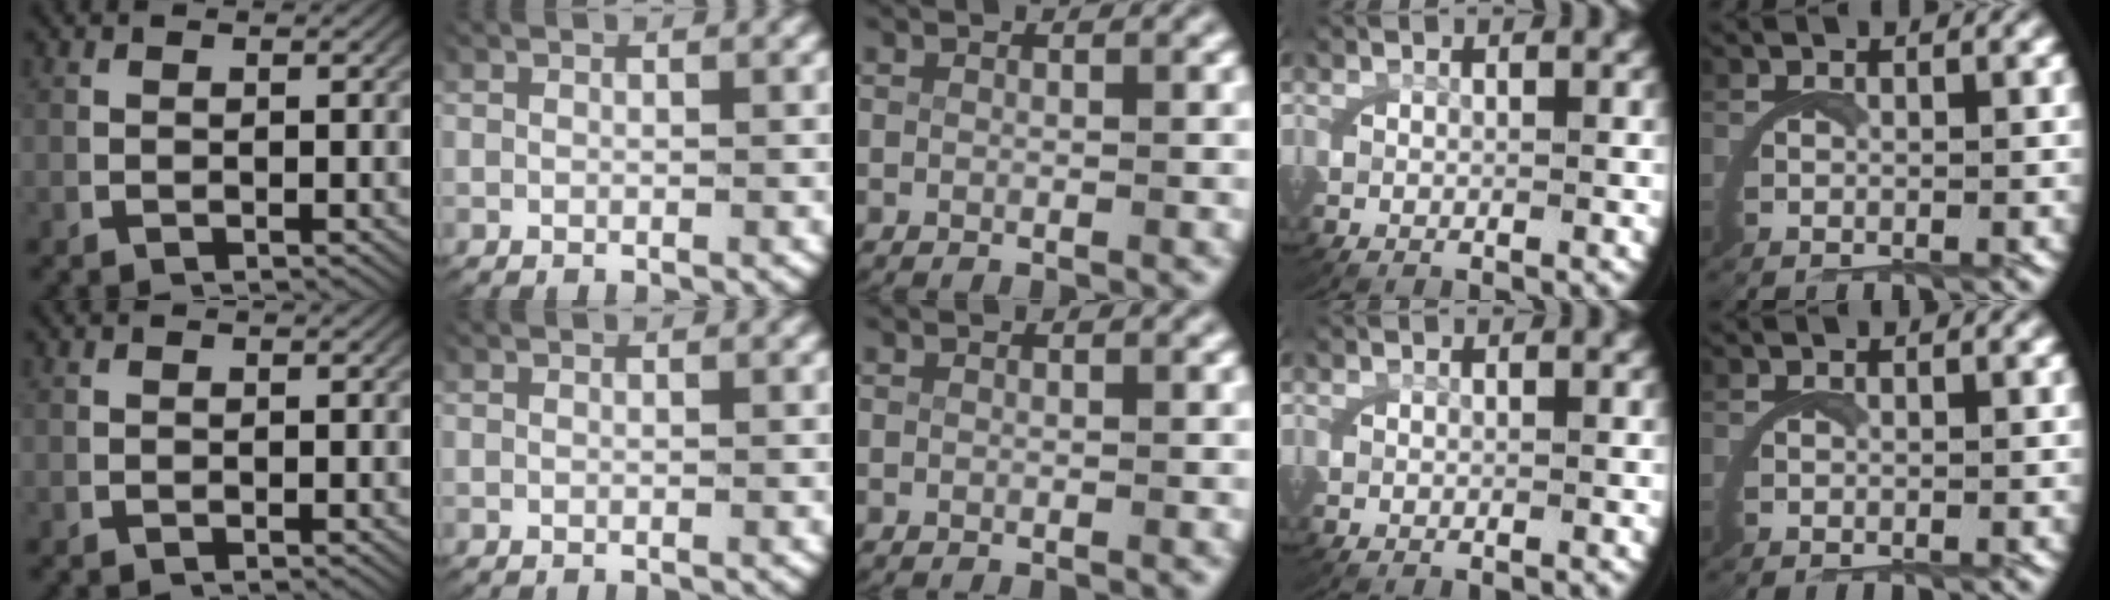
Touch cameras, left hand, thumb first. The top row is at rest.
{}